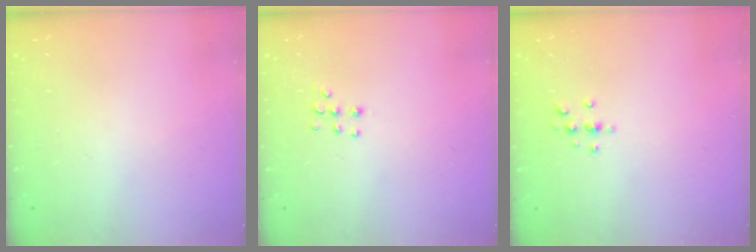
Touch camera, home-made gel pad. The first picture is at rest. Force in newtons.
{"total": 6.1, "press": 6.0, "slide": 0.7}
{"total": 3.8, "press": 3.8, "slide": 0.4}